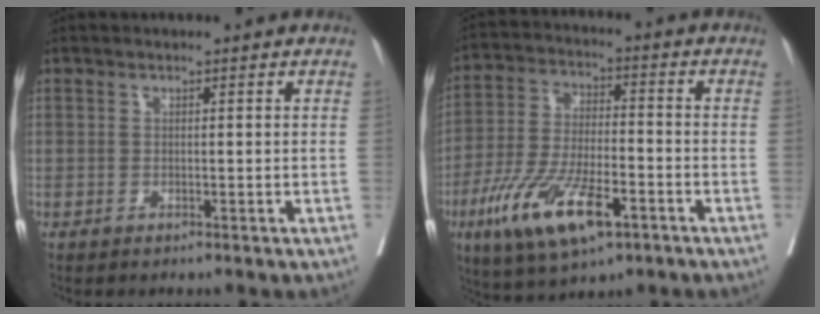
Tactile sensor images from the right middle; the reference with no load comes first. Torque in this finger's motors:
{"motor_torque": [1.55, -0.59, 0.96, 0.18]}